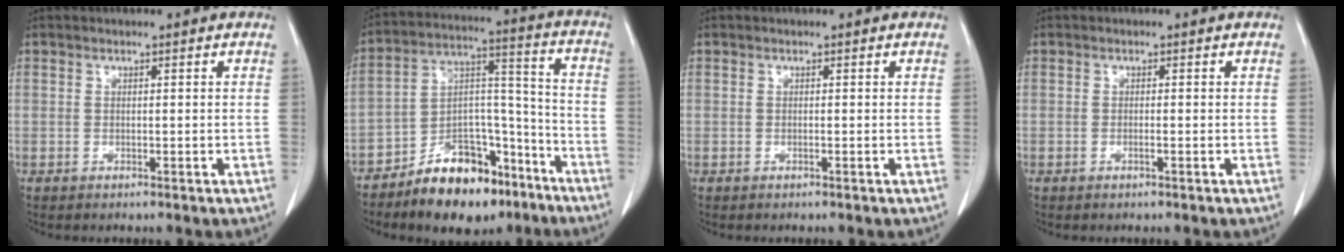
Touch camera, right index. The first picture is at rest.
{"total": 15.3, "force": [-10.8, 6.6, 8.6], "torque": [-0.132, 0.035, -0.175]}
{"total": 0.0}
{"total": 0.7, "force": [-0.3, 0.0, 0.6], "torque": [-0.014, 0.000, -0.004]}